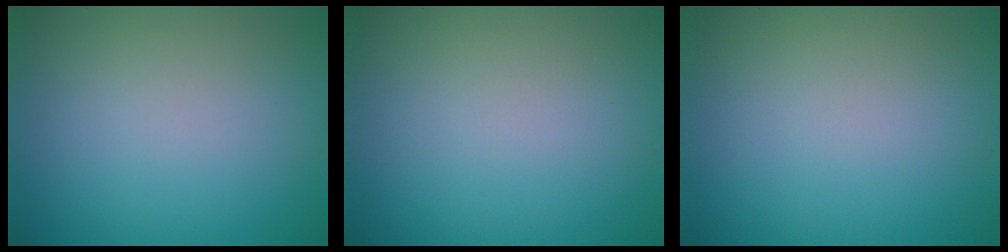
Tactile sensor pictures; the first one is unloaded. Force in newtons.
{"total": 0.0}
{"total": 0.0}